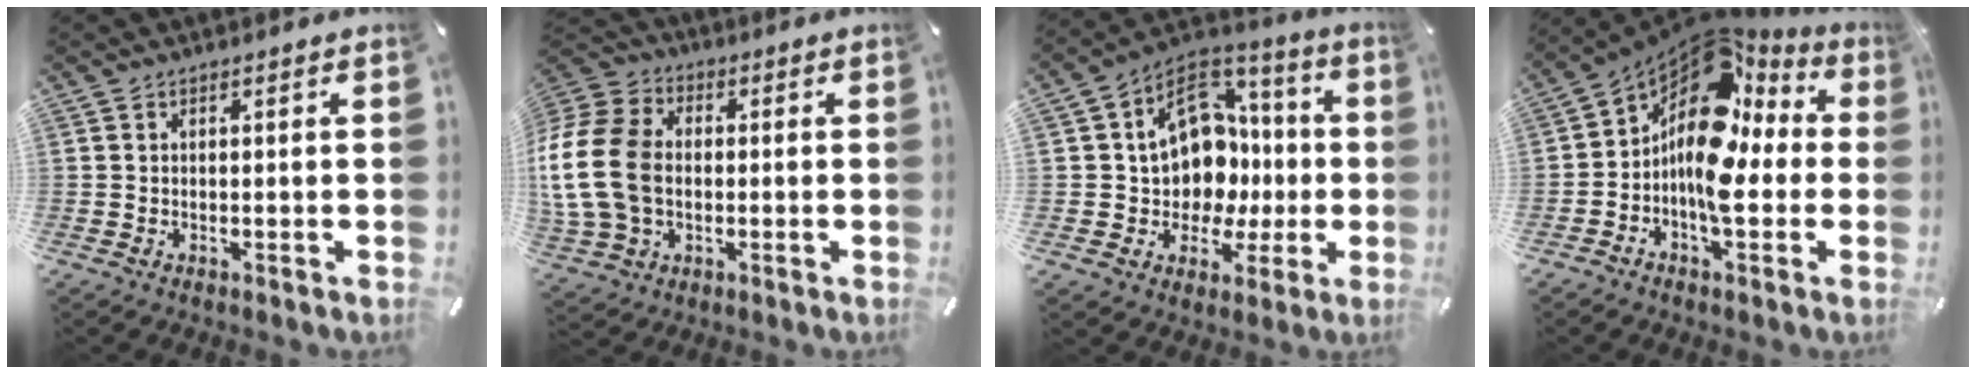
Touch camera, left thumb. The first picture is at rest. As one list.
[{"total": 18.4, "force": [-1.2, 14.3, 11.4], "torque": [-0.255, 0.025, -0.024]}, {"total": 14.8, "force": [1.9, 12.9, 7.1], "torque": [-0.113, -0.030, 0.044]}, {"total": 13.6, "force": [1.6, 8.0, 10.8], "torque": [-0.201, -0.039, 0.020]}]